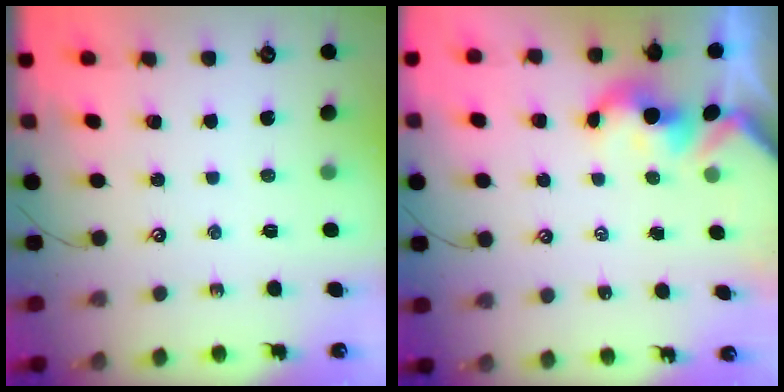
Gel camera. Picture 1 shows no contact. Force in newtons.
{"total": 1.8, "press": 1.8, "slide": 0.2}